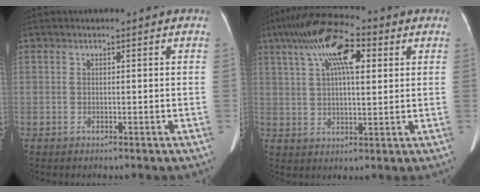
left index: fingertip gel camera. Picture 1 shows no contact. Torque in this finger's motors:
{"motor_torque": [1.08, -1.06, 0.35, 0.21]}